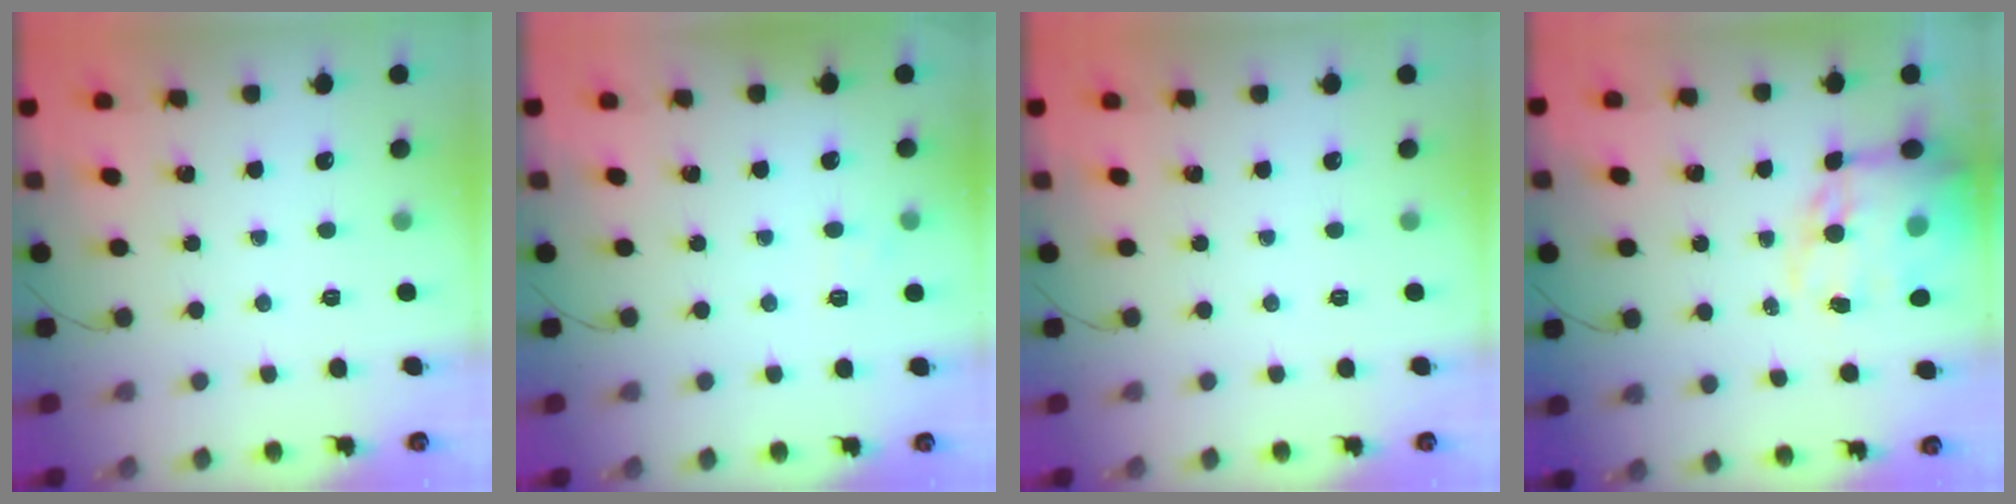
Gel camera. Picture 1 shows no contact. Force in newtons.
{"total": 5.0, "press": 4.9, "slide": 1.2}
{"total": 0.0}
{"total": 18.4, "press": 17.9, "slide": 4.3}